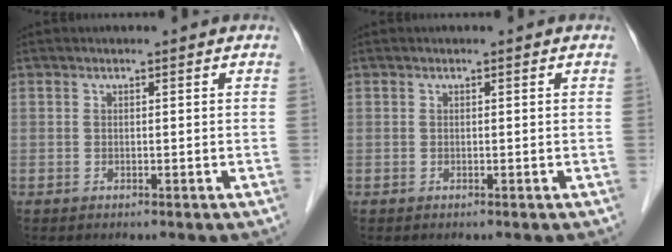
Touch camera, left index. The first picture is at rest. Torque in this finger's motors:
{"motor_torque": [0.00, 0.00, -0.01, 0.00]}